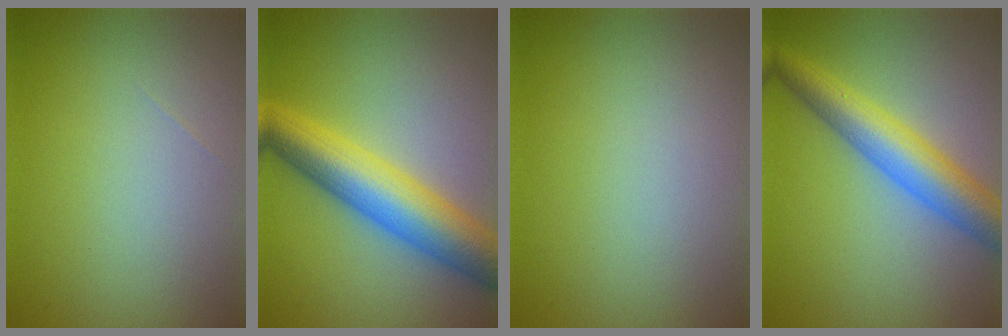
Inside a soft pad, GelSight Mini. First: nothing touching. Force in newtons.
{"total": 8.1, "press": 8.1, "slide": 0.1}
{"total": 0.0}
{"total": 6.4, "press": 6.4, "slide": 0.1}